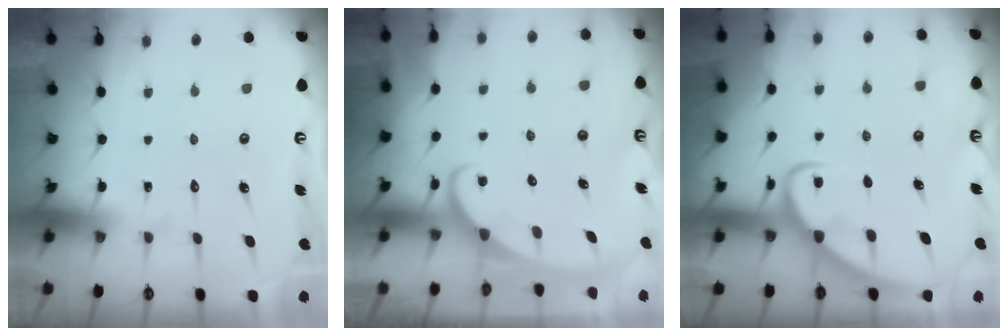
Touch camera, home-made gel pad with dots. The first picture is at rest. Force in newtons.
{"total": 2.5, "press": 2.4, "slide": 0.4}
{"total": 4.9, "press": 4.9, "slide": 0.5}